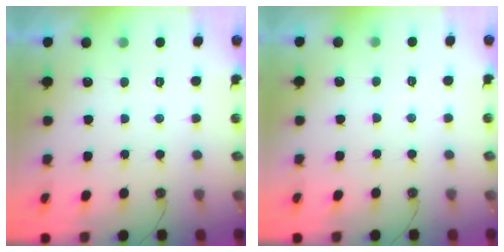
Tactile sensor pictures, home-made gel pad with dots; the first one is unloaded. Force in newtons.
{"total": 2.8, "press": 2.8, "slide": 0.4}